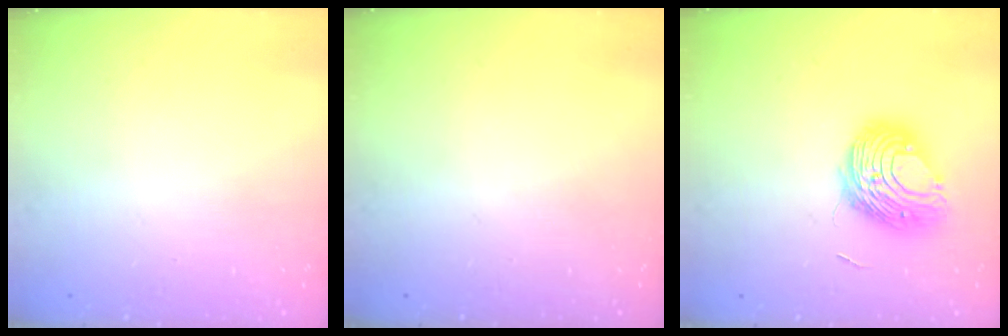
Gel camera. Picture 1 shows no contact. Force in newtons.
{"total": 0.0}
{"total": 9.8, "press": 9.7, "slide": 1.2}